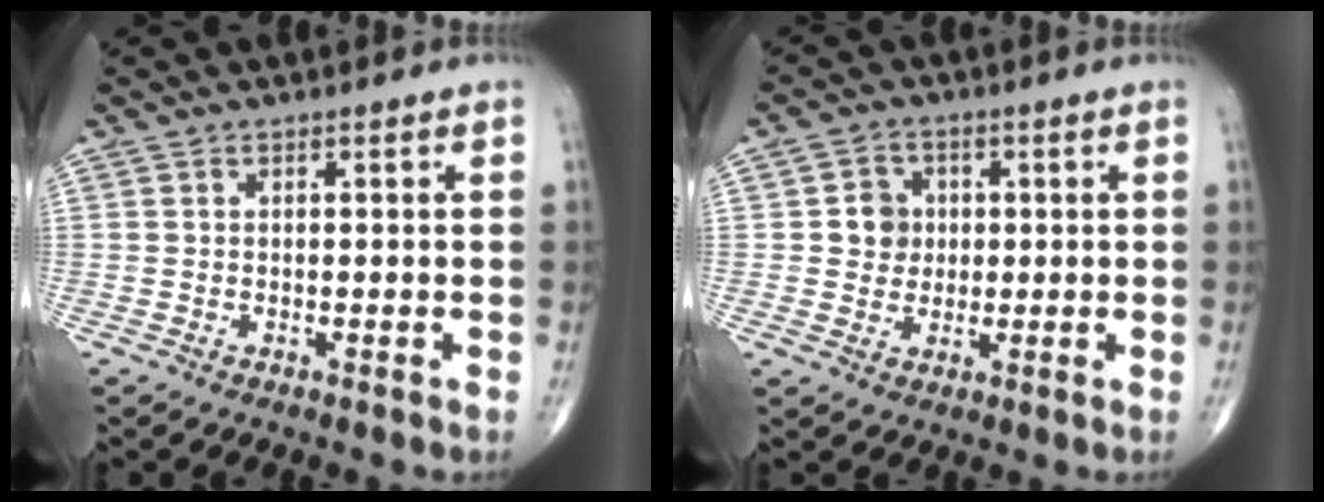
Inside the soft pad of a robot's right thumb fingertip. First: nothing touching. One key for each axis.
{"total": 5.2, "fx": 0.6, "fy": 4.7, "fz": 2.0, "tx": -0.006, "ty": 0.004, "tz": 0.006}